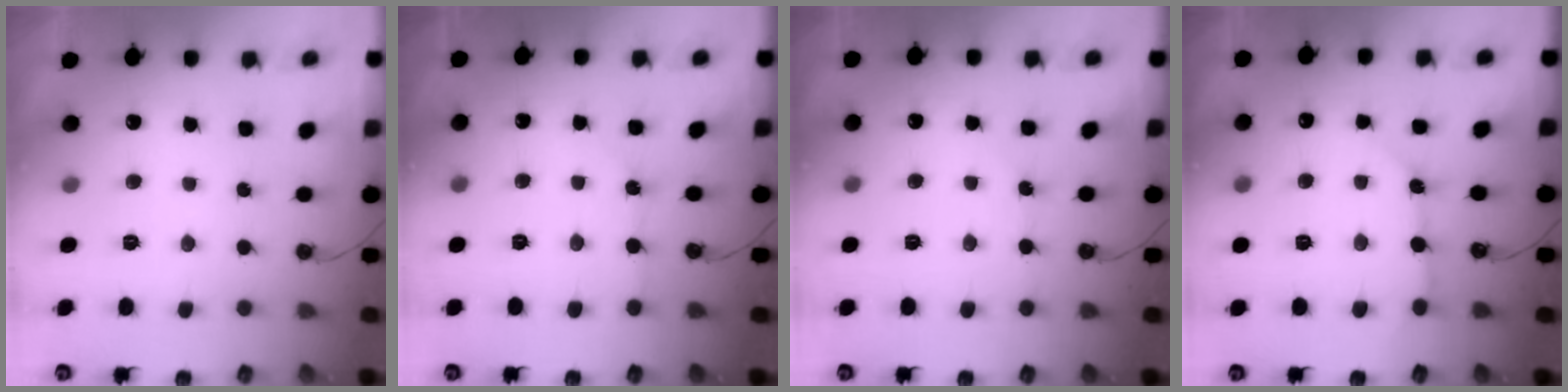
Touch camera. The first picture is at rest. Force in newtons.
{"total": 2.5, "press": 2.5, "slide": 0.4}
{"total": 2.6, "press": 2.6, "slide": 0.5}
{"total": 5.8, "press": 5.8, "slide": 0.5}